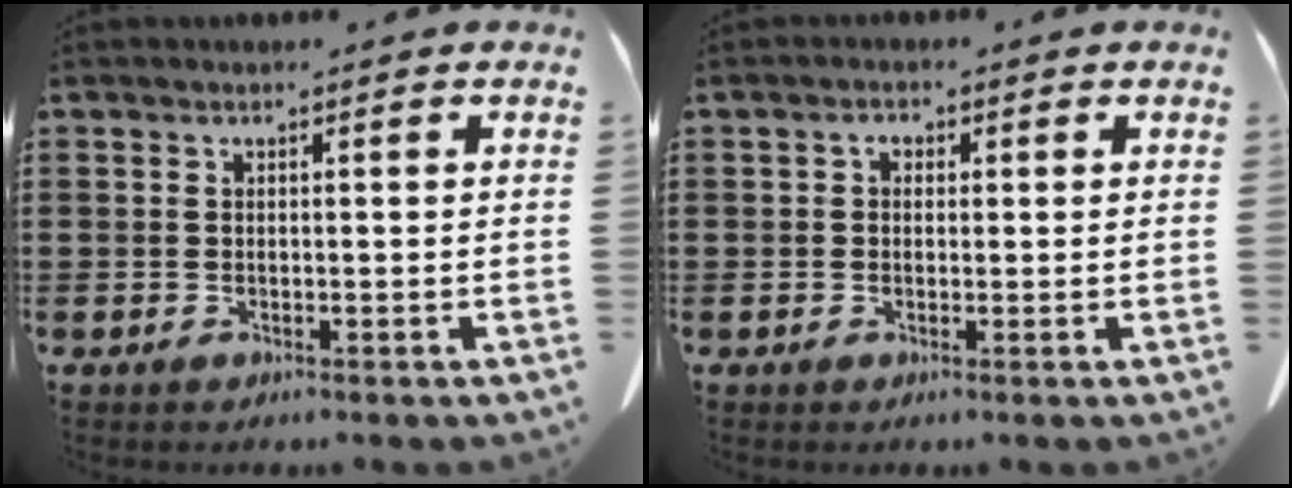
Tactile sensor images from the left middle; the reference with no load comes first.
{"total": 1.5, "force": [0.4, 1.1, 1.0], "torque": [-0.024, 0.009, 0.005]}